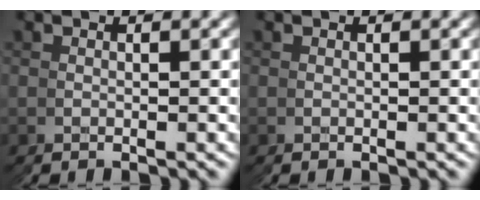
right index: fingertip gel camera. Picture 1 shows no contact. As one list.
[{"total": 0.0}]